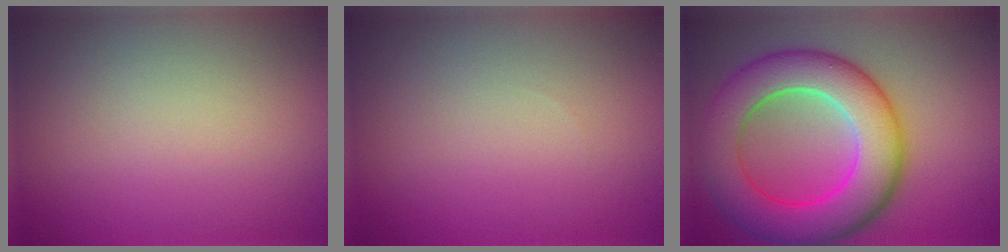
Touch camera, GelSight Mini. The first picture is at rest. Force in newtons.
{"total": 0.0}
{"total": 10.1, "press": 10.1, "slide": 0.2}